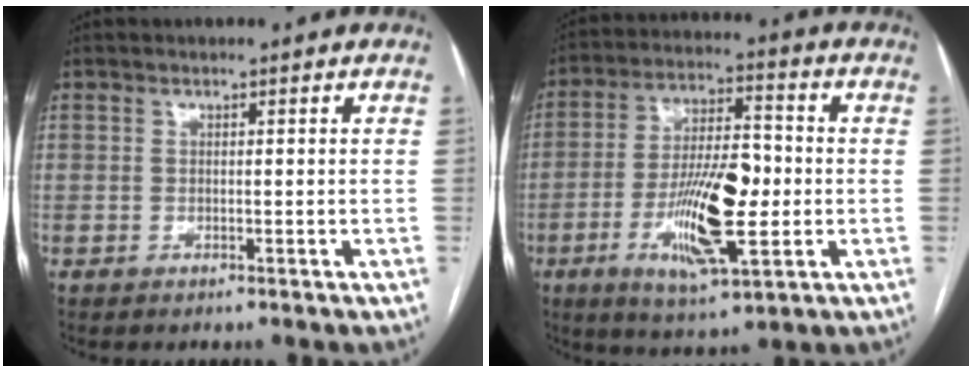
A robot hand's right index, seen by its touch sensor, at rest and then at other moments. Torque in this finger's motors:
{"motor_torque": [0.35, 0.02, 0.31, 0.21]}